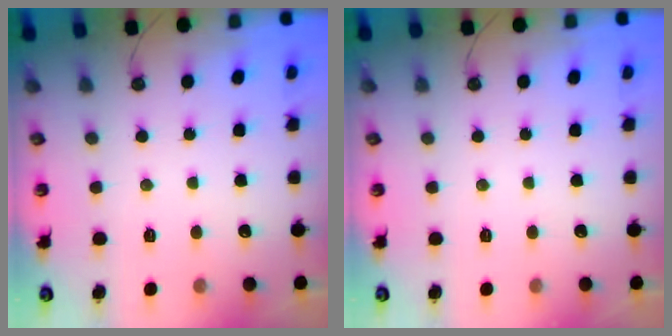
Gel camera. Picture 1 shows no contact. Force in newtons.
{"total": 0.0}